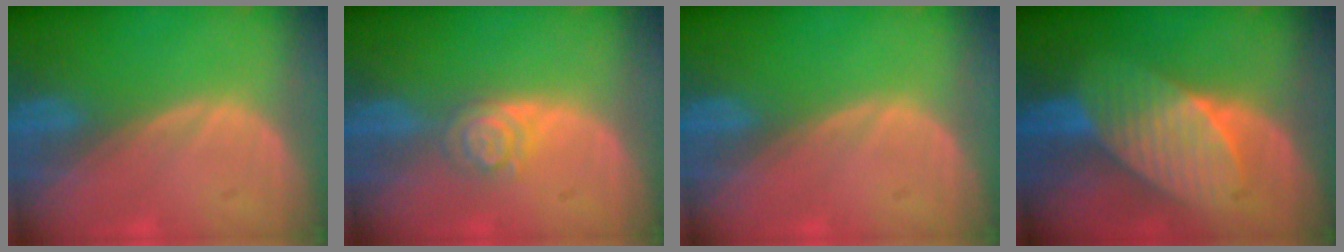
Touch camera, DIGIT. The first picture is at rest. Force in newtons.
{"total": 4.1, "press": 3.8, "slide": 1.7}
{"total": 0.0}
{"total": 7.5, "press": 7.5, "slide": 0.2}